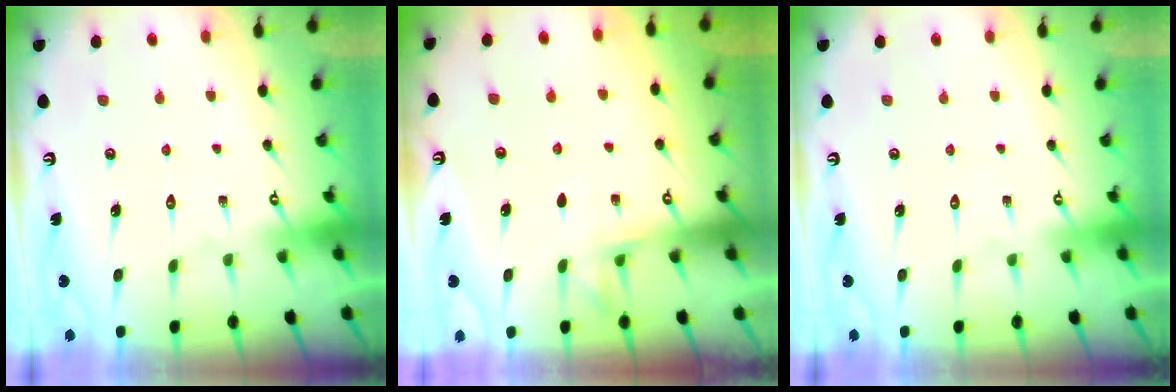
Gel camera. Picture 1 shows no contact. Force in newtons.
{"total": 5.2, "press": 5.0, "slide": 1.4}
{"total": 0.0}